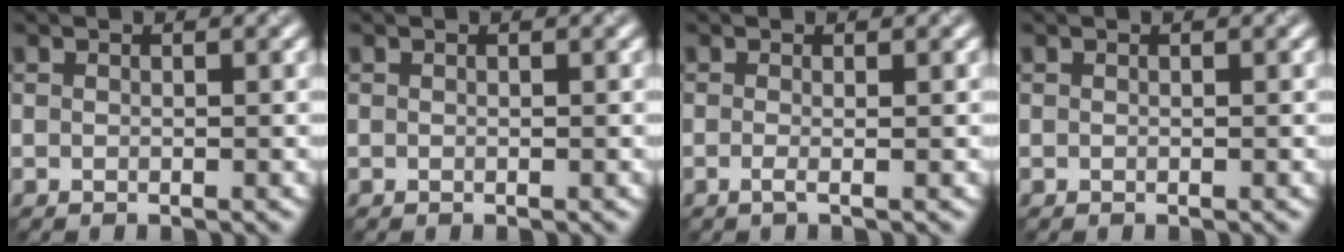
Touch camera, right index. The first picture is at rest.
{"total": 0.0}
{"total": 1.1, "force": [-0.7, 0.1, 0.9], "torque": [-0.013, 0.000, -0.010]}
{"total": 0.0}